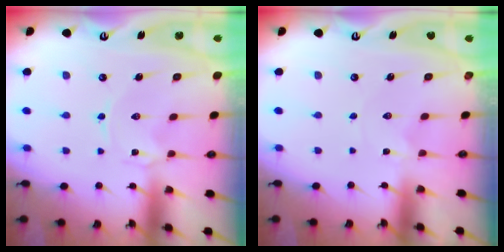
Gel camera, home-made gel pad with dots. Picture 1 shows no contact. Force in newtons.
{"total": 0.0}